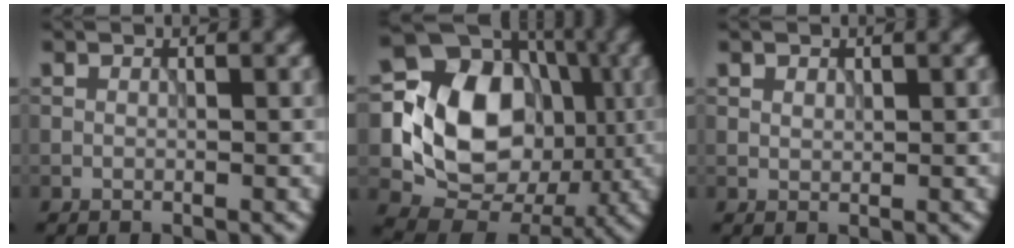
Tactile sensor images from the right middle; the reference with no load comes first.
{"total": 12.1, "force": [-0.4, 9.8, 7.0], "torque": [-0.134, -0.003, -0.021]}
{"total": 0.7, "force": [0.5, 0.5, 0.3], "torque": [-0.008, -0.001, 0.010]}